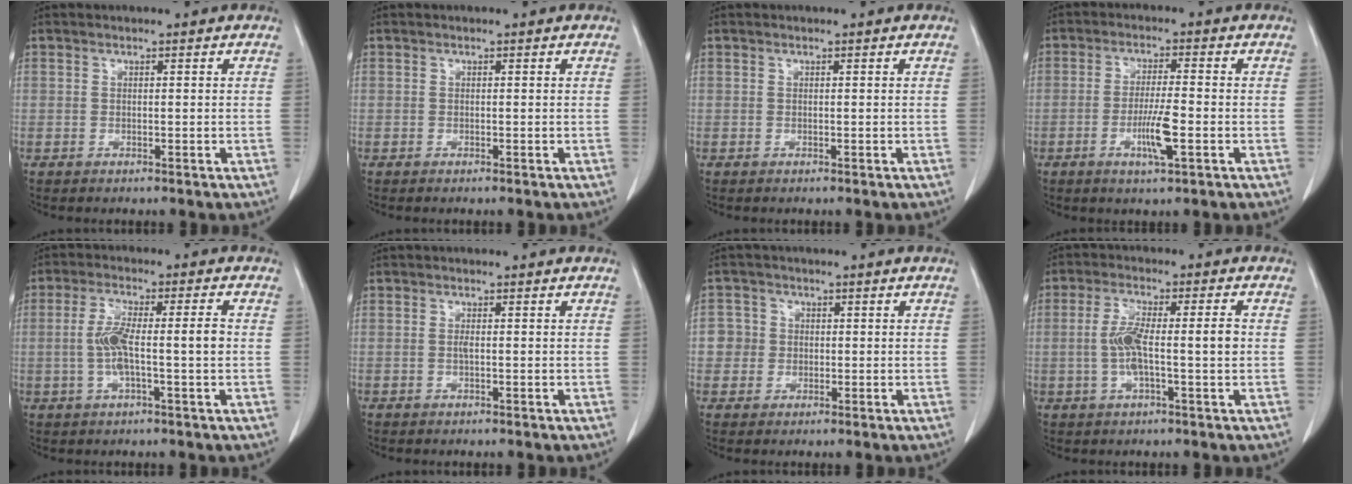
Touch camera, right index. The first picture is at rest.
{"total": 0.0}
{"total": 0.0}
{"total": 5.9, "force": [-1.9, 0.4, 5.5], "torque": [-0.102, -0.007, -0.033]}
{"total": 7.0, "force": [-0.5, 0.9, 6.9], "torque": [-0.139, 0.015, -0.009]}
{"total": 0.6, "force": [0.0, 0.0, 0.6], "torque": [-0.011, 0.001, 0.001]}
{"total": 3.5, "force": [0.0, 3.5, 0.2], "torque": [0.010, 0.014, 0.000]}
{"total": 7.1, "force": [-0.3, 1.0, 7.0], "torque": [-0.140, 0.013, -0.006]}